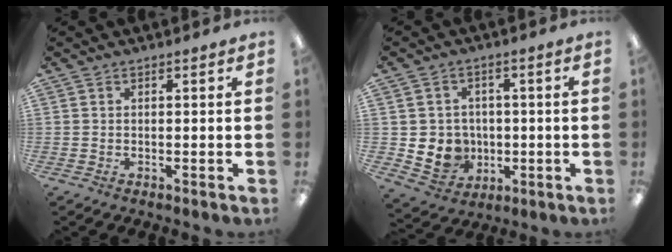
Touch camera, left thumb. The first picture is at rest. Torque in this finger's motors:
{"motor_torque": [-0.22, 0.25, 0.34, -0.33, 0.00]}